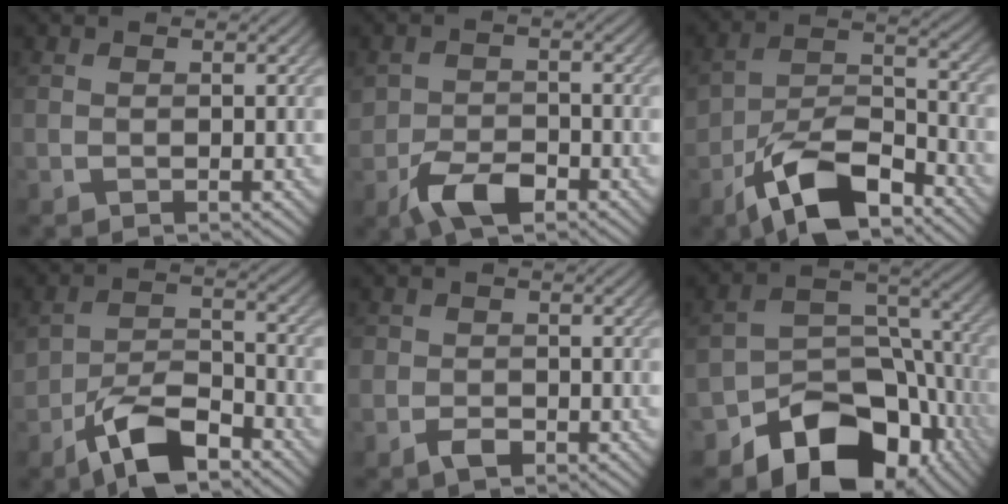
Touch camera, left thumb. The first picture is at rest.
{"total": 5.4, "force": [-3.3, 2.7, 3.3], "torque": [-0.063, -0.002, -0.066]}
{"total": 11.1, "force": [-7.2, 5.0, 6.8], "torque": [-0.122, 0.001, -0.144]}
{"total": 8.2, "force": [-5.3, 3.6, 5.1], "torque": [-0.087, 0.006, -0.107]}
{"total": 2.4, "force": [-1.3, 1.6, 1.2], "torque": [-0.021, -0.002, -0.032]}
{"total": 14.3, "force": [-8.1, 9.4, 7.1], "torque": [-0.114, -0.031, -0.138]}